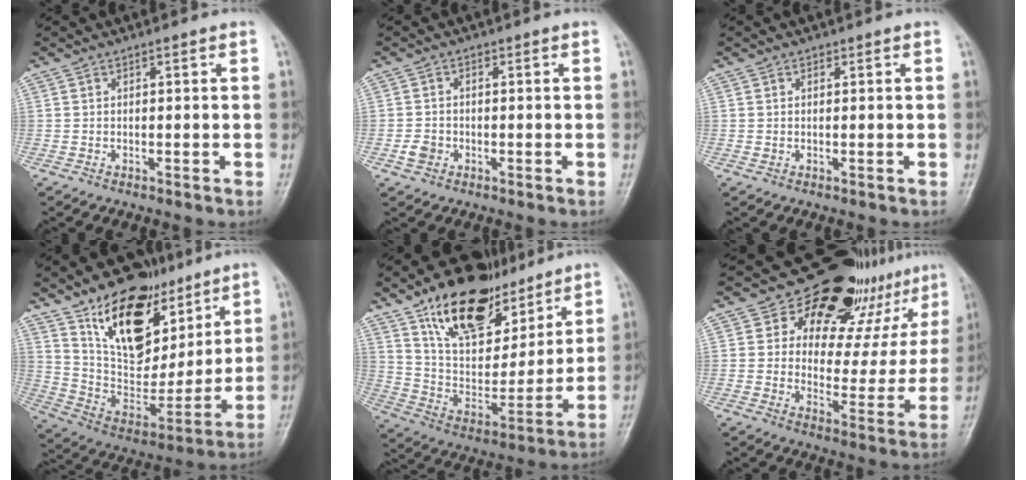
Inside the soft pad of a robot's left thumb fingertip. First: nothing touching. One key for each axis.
{"total": 2.7, "fx": -0.9, "fy": 2.3, "fz": 1.1, "tx": -0.012, "ty": 0.006, "tz": -0.016}
{"total": 0.7, "fx": 0.2, "fy": 0.7, "fz": 0.2, "tx": 0.000, "ty": 0.000, "tz": 0.003}
{"total": 22.2, "fx": 12.9, "fy": 12.5, "fz": 13.0, "tx": -0.154, "ty": -0.061, "tz": 0.231}
{"total": 22.8, "fx": 14.7, "fy": 11.6, "fz": 13.1, "tx": -0.166, "ty": -0.056, "tz": 0.258}
{"total": 22.1, "fx": 15.7, "fy": 11.5, "fz": 10.6, "tx": -0.089, "ty": -0.076, "tz": 0.197}